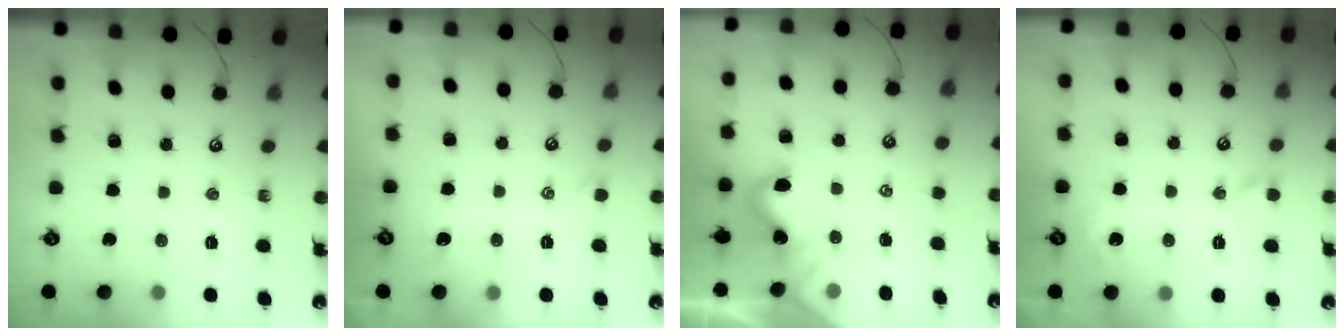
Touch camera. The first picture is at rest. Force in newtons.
{"total": 0.8, "press": 0.5, "slide": 0.7}
{"total": 2.1, "press": 2.0, "slide": 0.4}
{"total": 2.7, "press": 2.6, "slide": 0.6}